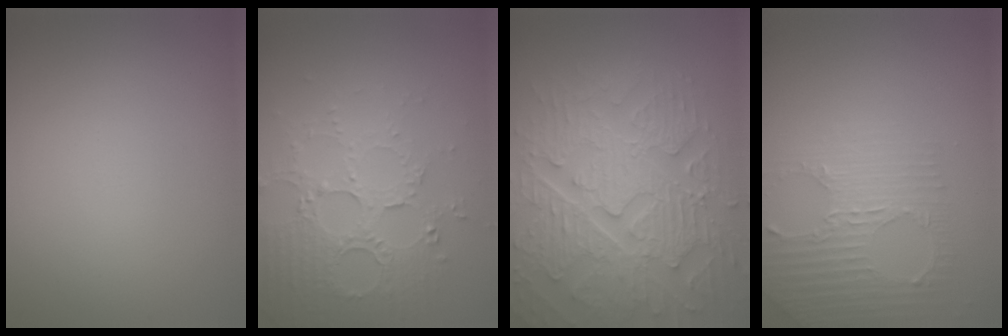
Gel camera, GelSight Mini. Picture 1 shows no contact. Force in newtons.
{"total": 5.3, "press": 3.8, "slide": 3.7}
{"total": 8.6, "press": 6.5, "slide": 5.6}
{"total": 2.9, "press": 2.7, "slide": 1.1}